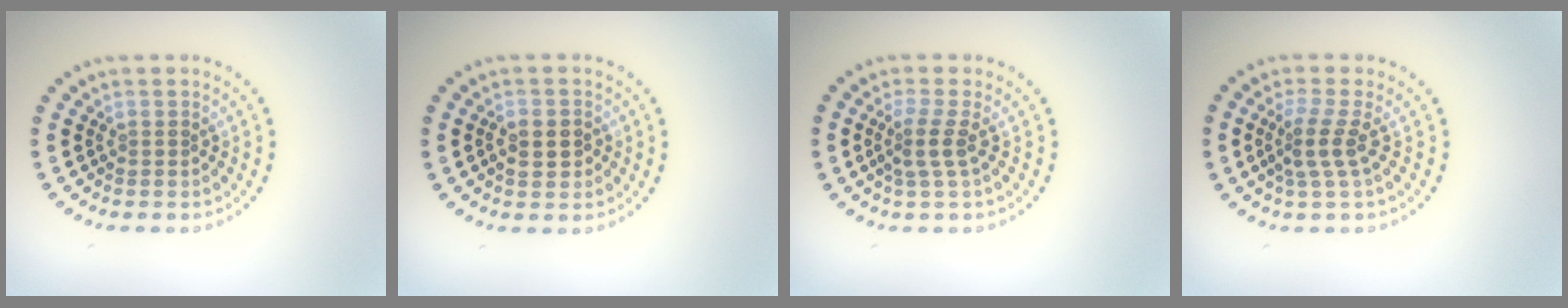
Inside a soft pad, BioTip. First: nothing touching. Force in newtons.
{"total": 2.4, "press": 2.4, "slide": 0.2}
{"total": 2.2, "press": 1.4, "slide": 1.6}
{"total": 2.7, "press": 1.9, "slide": 1.9}